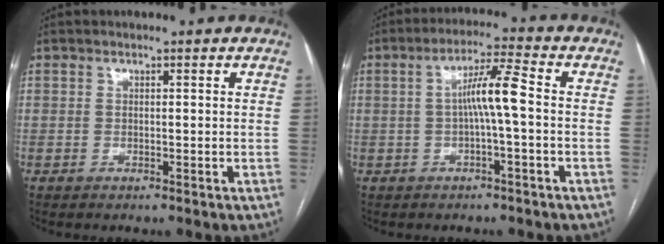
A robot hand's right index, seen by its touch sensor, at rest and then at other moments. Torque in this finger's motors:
{"motor_torque": [0.82, -0.02, 0.37, 0.09]}